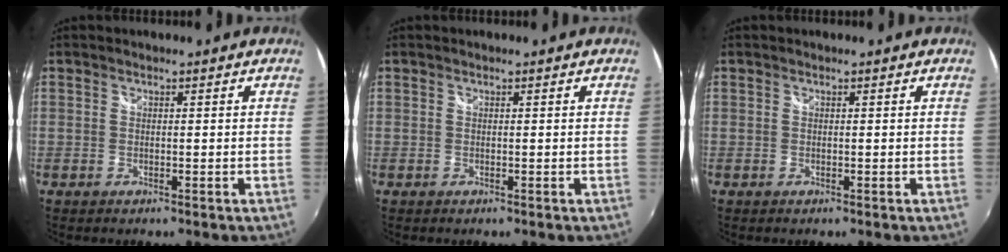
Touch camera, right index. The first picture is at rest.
{"total": 0.0}
{"total": 0.0}